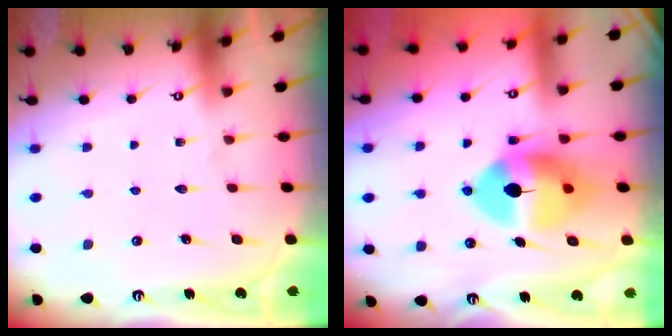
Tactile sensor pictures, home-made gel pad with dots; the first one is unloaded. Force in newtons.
{"total": 13.7, "press": 13.5, "slide": 2.3}